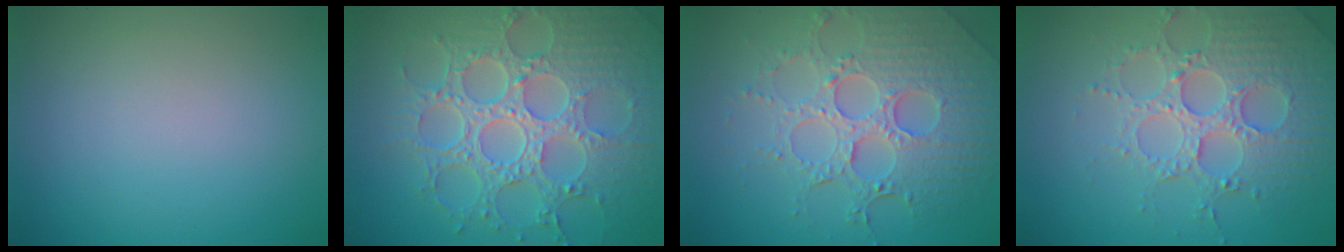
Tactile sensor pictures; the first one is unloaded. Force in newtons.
{"total": 8.9, "press": 6.5, "slide": 6.1}
{"total": 7.1, "press": 5.5, "slide": 4.6}
{"total": 4.9, "press": 4.7, "slide": 1.4}